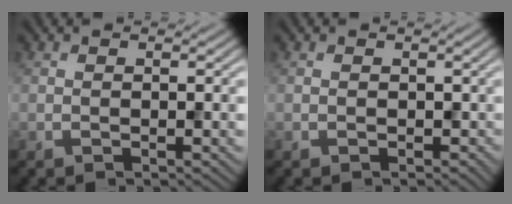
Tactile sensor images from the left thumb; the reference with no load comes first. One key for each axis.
{"total": 0.6, "fx": 0.0, "fy": 0.6, "fz": 0.0, "tx": 0.000, "ty": -0.003, "tz": -0.003}